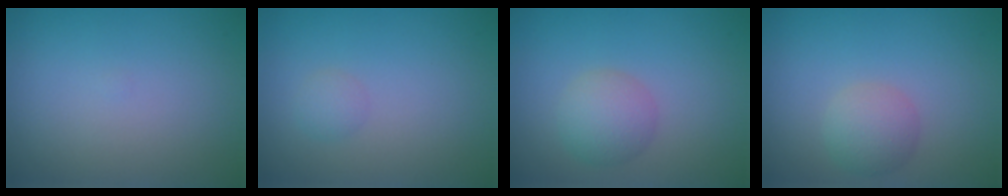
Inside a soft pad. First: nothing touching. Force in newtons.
{"total": 1.0, "press": 1.0, "slide": 0.0}
{"total": 2.9, "press": 2.9, "slide": 0.1}
{"total": 2.6, "press": 2.6, "slide": 0.1}